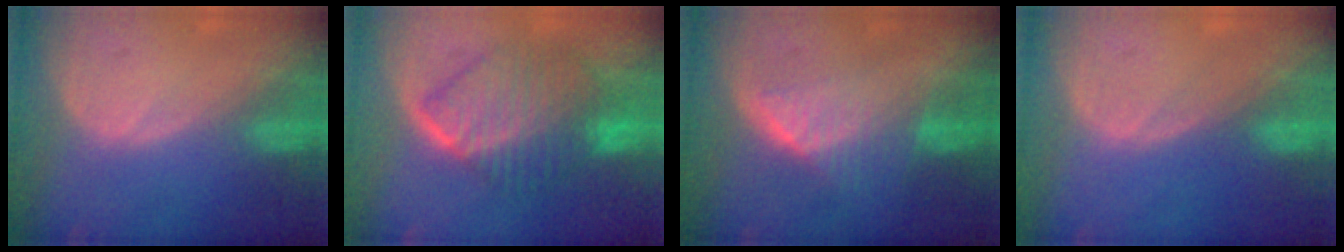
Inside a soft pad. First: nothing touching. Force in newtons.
{"total": 10.3, "press": 10.2, "slide": 0.9}
{"total": 6.5, "press": 5.7, "slide": 3.2}
{"total": 0.0}